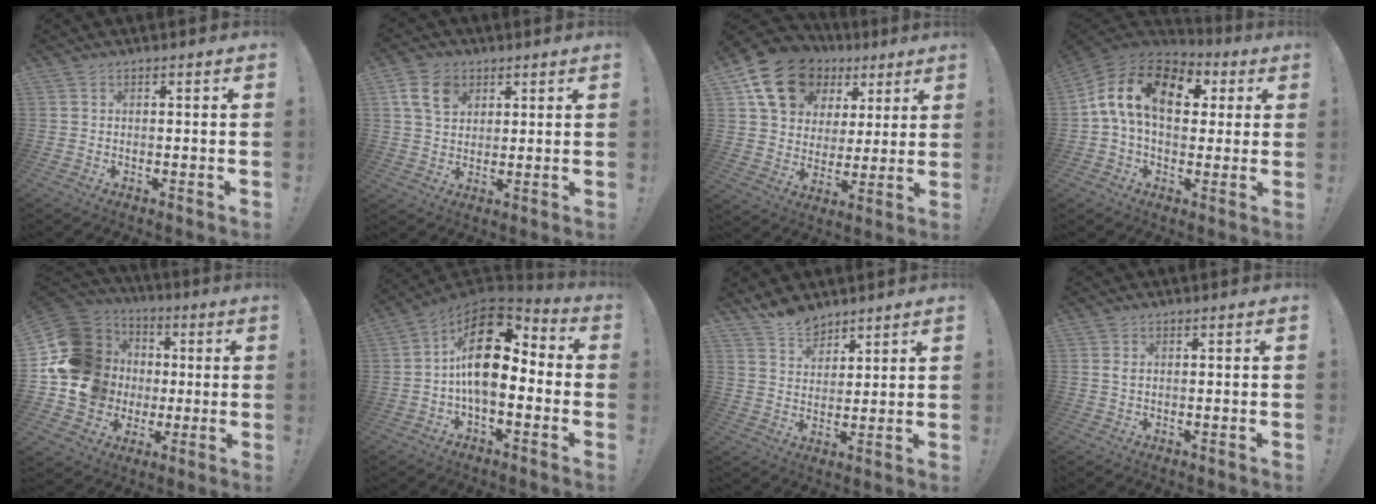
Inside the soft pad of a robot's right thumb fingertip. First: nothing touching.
{"total": 9.6, "force": [4.6, 6.8, 5.0], "torque": [-0.082, -0.005, 0.091]}
{"total": 18.1, "force": [9.3, 12.8, 8.8], "torque": [-0.133, -0.038, 0.180]}
{"total": 17.2, "force": [4.0, 10.6, 12.9], "torque": [-0.230, 0.009, 0.068]}
{"total": 20.2, "force": [1.3, 18.2, 8.6], "torque": [-0.142, 0.007, 0.070]}
{"total": 17.5, "force": [2.3, 9.3, 14.6], "torque": [-0.244, -0.005, 0.044]}
{"total": 7.5, "force": [6.5, 3.4, 1.4], "torque": [-0.026, -0.049, 0.125]}
{"total": 1.1, "force": [0.4, 0.4, 1.0], "torque": [-0.013, 0.000, 0.006]}